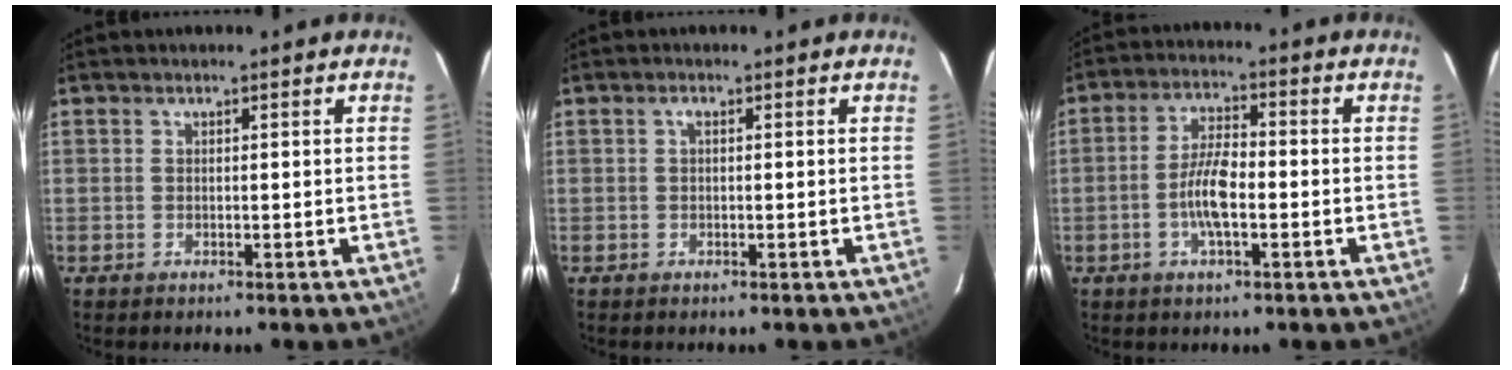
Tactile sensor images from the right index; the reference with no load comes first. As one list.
[{"total": 0.6, "force": [0.1, 0.2, 0.6], "torque": [-0.011, 0.005, 0.000]}, {"total": 6.8, "force": [-2.0, 2.1, 6.2], "torque": [-0.125, 0.008, -0.039]}]